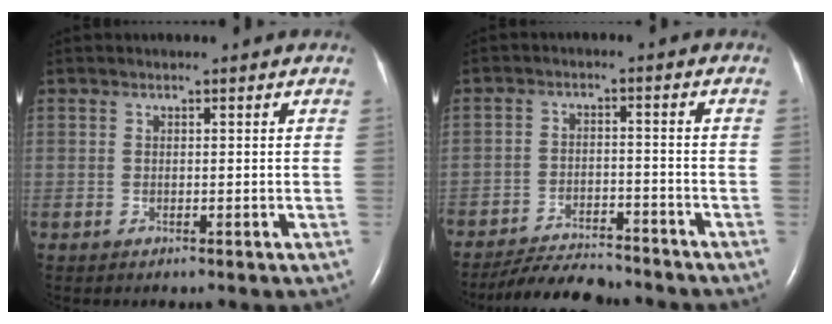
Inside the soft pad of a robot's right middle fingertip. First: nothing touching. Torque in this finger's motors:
{"motor_torque": [0.19, -0.20, 0.17, 0.11]}